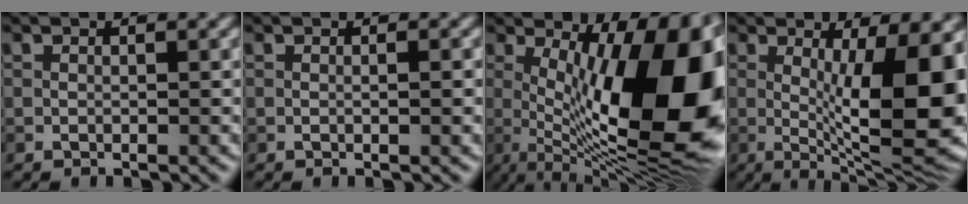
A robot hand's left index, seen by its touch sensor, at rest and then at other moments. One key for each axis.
{"total": 0.8, "fx": 0.0, "fy": 0.1, "fz": 0.8, "tx": -0.013, "ty": 0.000, "tz": 0.000}
{"total": 17.3, "fx": 1.4, "fy": 6.6, "fz": 16.0, "tx": -0.201, "ty": 0.002, "tz": 0.023}
{"total": 11.1, "fx": 0.2, "fy": 2.7, "fz": 10.8, "tx": -0.154, "ty": -0.019, "tz": 0.008}